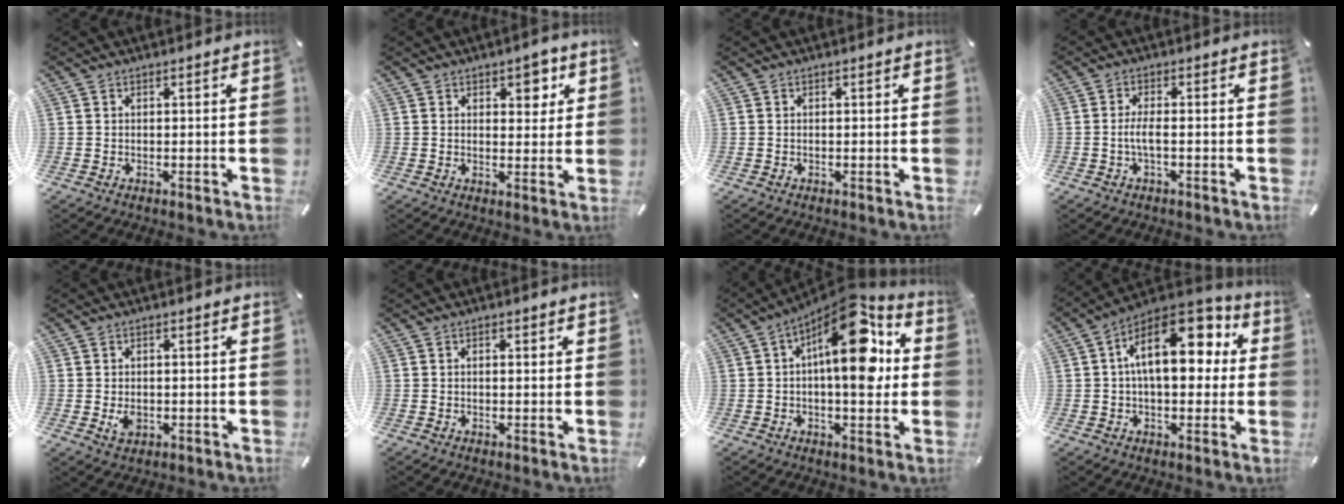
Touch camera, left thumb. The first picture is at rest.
{"total": 4.5, "force": [2.1, 3.1, 2.5], "torque": [-0.008, -0.011, 0.027]}
{"total": 0.0}
{"total": 3.7, "force": [-1.0, 1.0, 3.4], "torque": [-0.075, 0.000, -0.023]}
{"total": 2.8, "force": [-0.4, 2.1, 1.8], "torque": [-0.030, -0.003, -0.009]}
{"total": 1.1, "force": [0.1, 0.5, 0.9], "torque": [-0.018, 0.005, 0.000]}
{"total": 18.9, "force": [5.3, 7.9, 16.3], "torque": [-0.229, -0.039, 0.081]}
{"total": 17.0, "force": [4.8, 9.5, 13.3], "torque": [-0.202, -0.021, 0.082]}